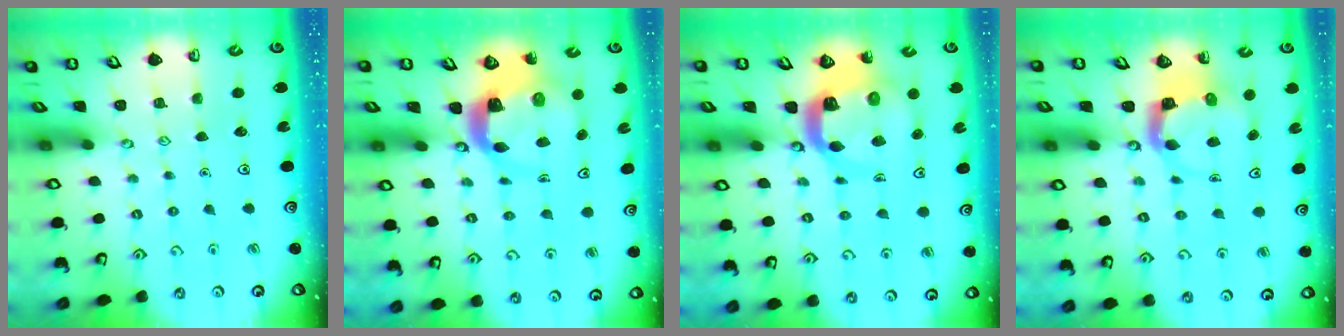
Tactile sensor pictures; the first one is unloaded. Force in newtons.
{"total": 6.6, "press": 6.5, "slide": 0.8}
{"total": 10.0, "press": 9.9, "slide": 1.3}
{"total": 4.0, "press": 4.0, "slide": 0.3}